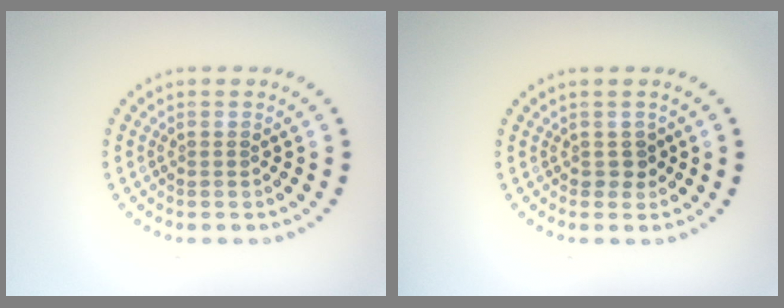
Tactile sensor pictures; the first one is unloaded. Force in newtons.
{"total": 1.1, "press": 1.0, "slide": 0.5}